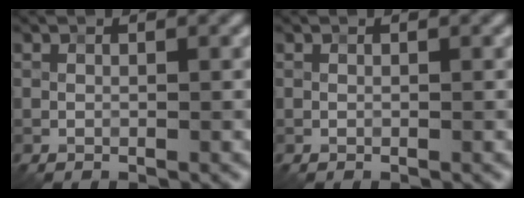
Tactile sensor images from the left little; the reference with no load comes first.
{"total": 0.0}